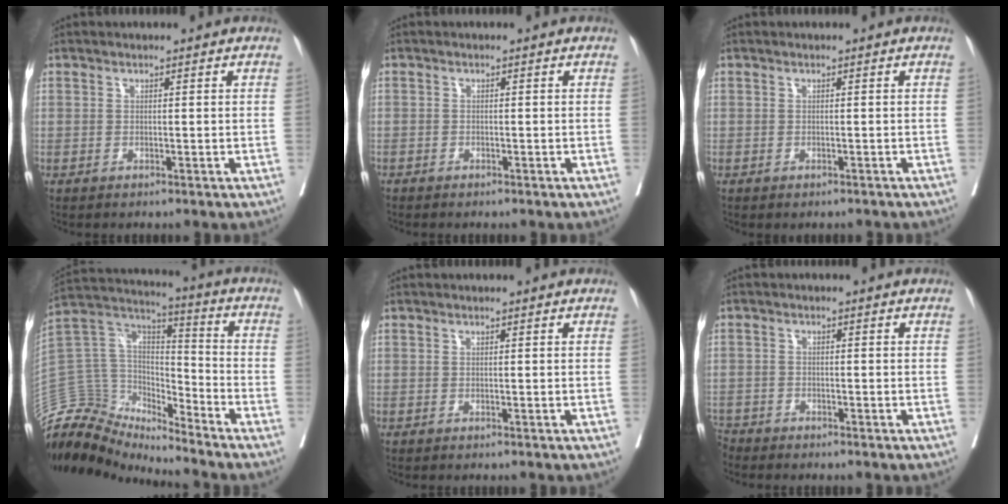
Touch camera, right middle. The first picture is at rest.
{"total": 1.1, "force": [-0.7, 0.7, -0.6], "torque": [-0.005, 0.007, -0.015]}
{"total": 1.1, "force": [-1.0, 0.4, 0.2], "torque": [-0.008, -0.001, -0.015]}
{"total": 14.2, "force": [-13.6, 4.0, 0.5], "torque": [-0.019, 0.082, -0.254]}
{"total": 1.4, "force": [-1.3, 0.2, 0.5], "torque": [-0.008, -0.001, -0.016]}
{"total": 3.4, "force": [-3.2, 0.9, -0.6], "torque": [0.007, -0.003, -0.063]}